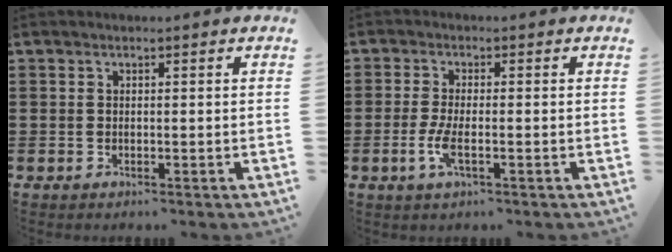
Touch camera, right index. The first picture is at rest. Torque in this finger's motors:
{"motor_torque": [0.79, 1.35, 0.11, 0.03]}